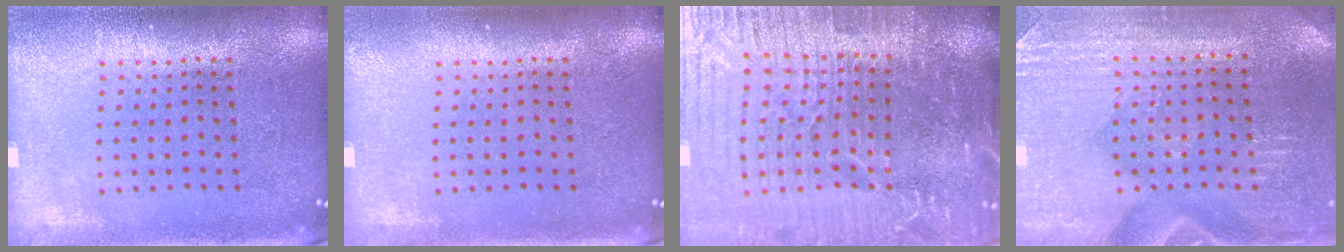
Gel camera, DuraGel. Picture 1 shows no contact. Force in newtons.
{"total": 0.0}
{"total": 6.8, "press": 6.0, "slide": 3.3}
{"total": 2.9, "press": 2.8, "slide": 0.4}